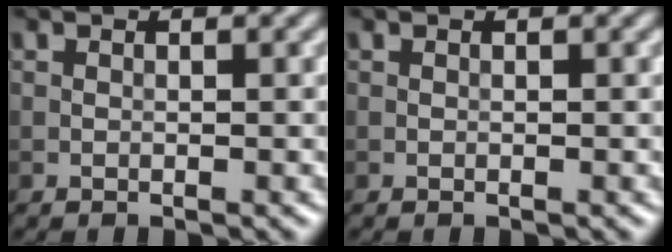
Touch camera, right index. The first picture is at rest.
{"total": 0.0}